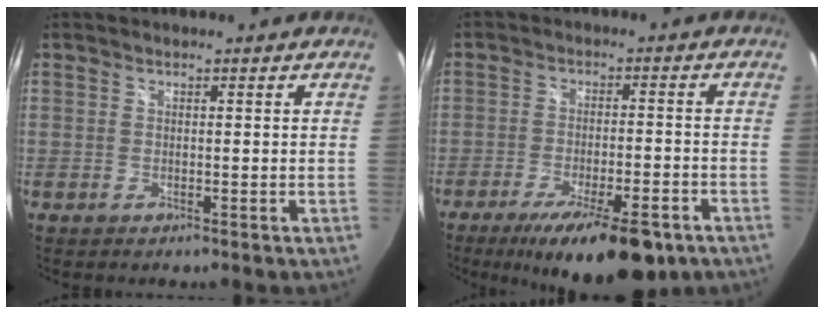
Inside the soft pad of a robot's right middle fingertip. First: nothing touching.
{"total": 16.6, "force": [-11.1, 5.1, 11.3], "torque": [-0.195, -0.035, -0.161]}